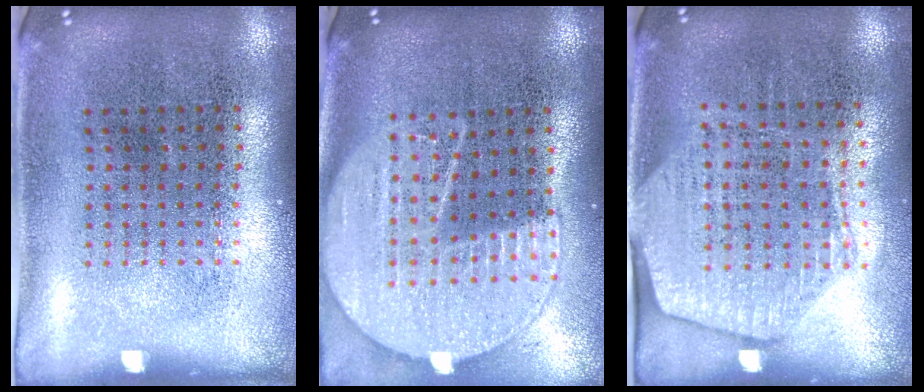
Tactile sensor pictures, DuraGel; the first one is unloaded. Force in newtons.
{"total": 2.0, "press": 1.8, "slide": 1.0}
{"total": 1.9, "press": 1.7, "slide": 0.8}